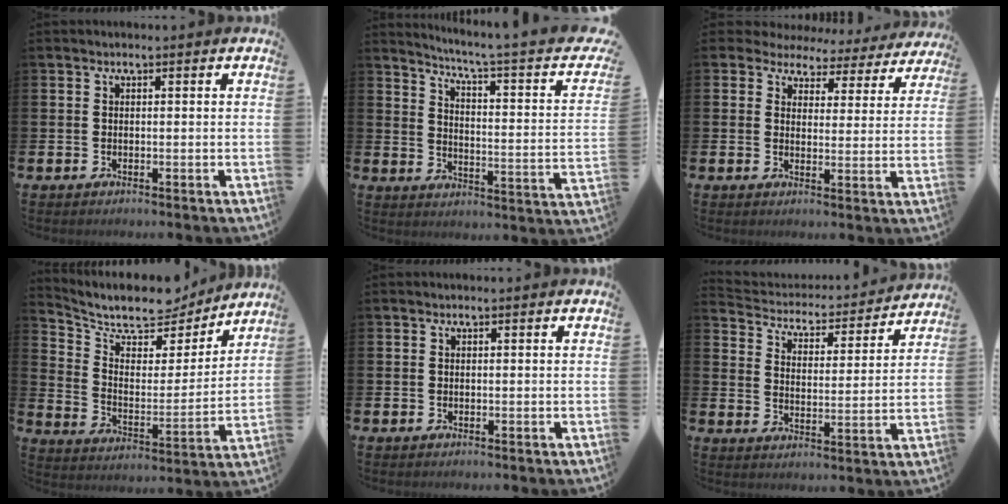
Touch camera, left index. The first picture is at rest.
{"total": 4.7, "force": [3.3, -0.5, 3.3], "torque": [-0.067, -0.041, 0.042]}
{"total": 3.6, "force": [3.0, 1.9, 0.0], "torque": [-0.019, -0.025, 0.047]}
{"total": 10.0, "force": [9.0, 3.3, 2.8], "torque": [-0.088, -0.067, 0.154]}
{"total": 0.0}
{"total": 4.5, "force": [4.3, 1.2, 0.4], "torque": [-0.040, -0.041, 0.067]}